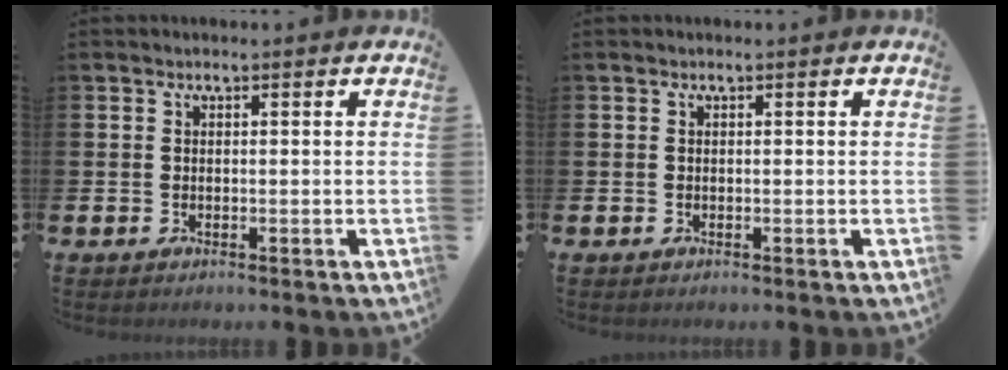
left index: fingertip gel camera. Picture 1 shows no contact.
{"total": 0.0}